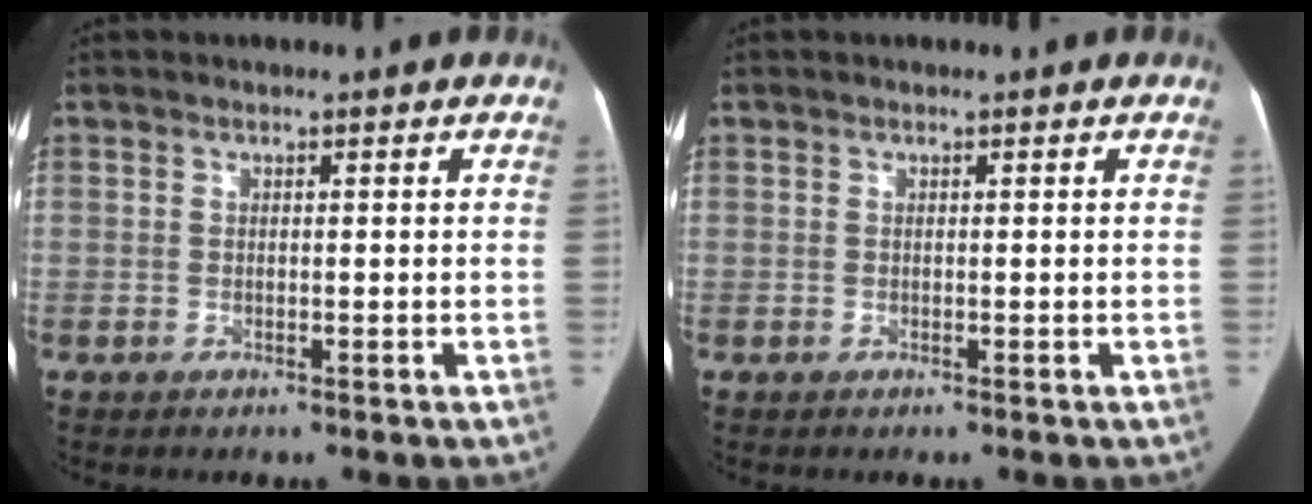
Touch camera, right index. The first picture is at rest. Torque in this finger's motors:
{"motor_torque": [0.24, 0.01, -0.01, 0.01]}